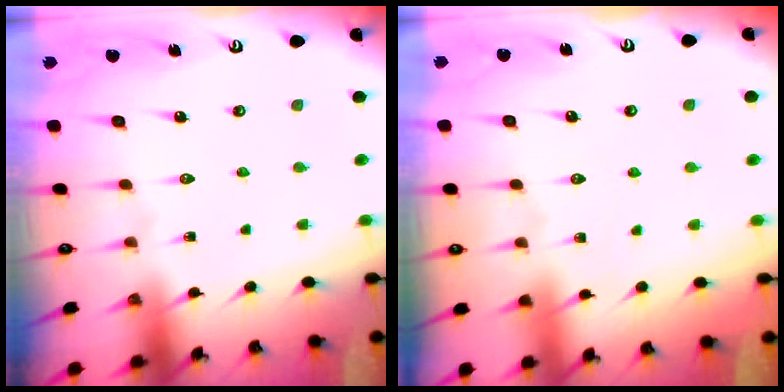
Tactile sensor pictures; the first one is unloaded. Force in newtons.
{"total": 1.1, "press": 1.1, "slide": 0.2}